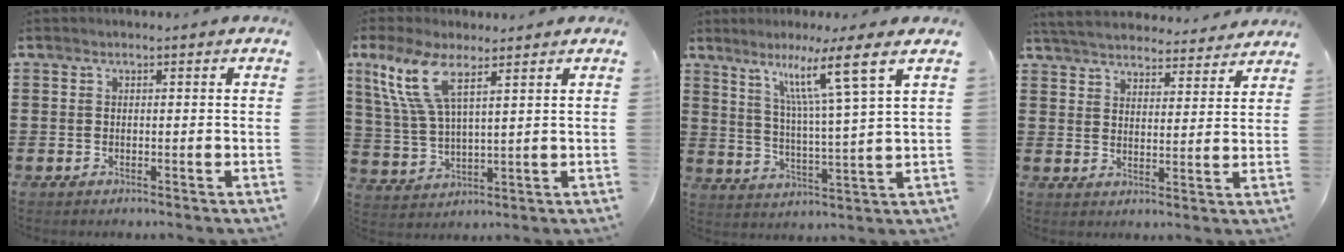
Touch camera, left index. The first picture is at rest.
{"total": 9.8, "force": [5.9, 3.3, 7.0], "torque": [-0.170, -0.001, 0.106]}
{"total": 10.2, "force": [6.4, -0.7, 7.9], "torque": [-0.156, -0.022, 0.097]}
{"total": 5.0, "force": [4.9, 0.4, 0.8], "torque": [-0.036, -0.026, 0.085]}